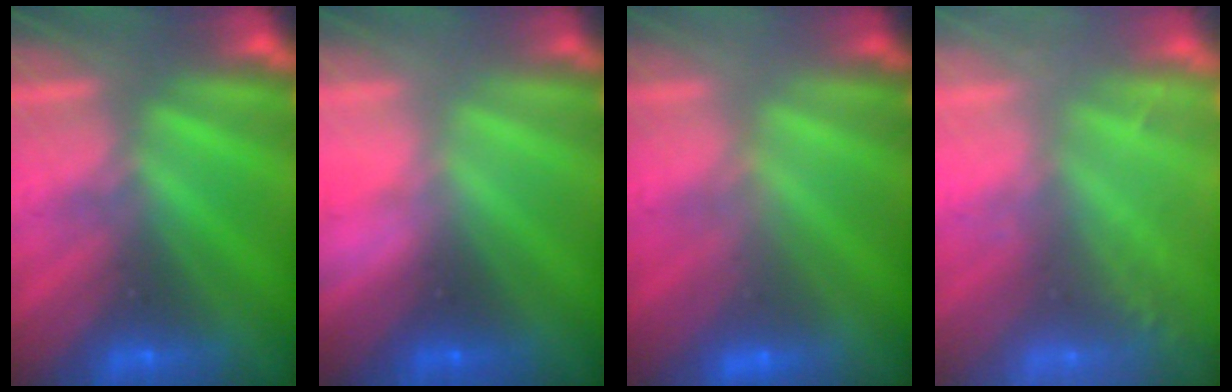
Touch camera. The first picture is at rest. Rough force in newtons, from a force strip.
{"total": 2.6}
{"total": 2.9}
{"total": 1.6}